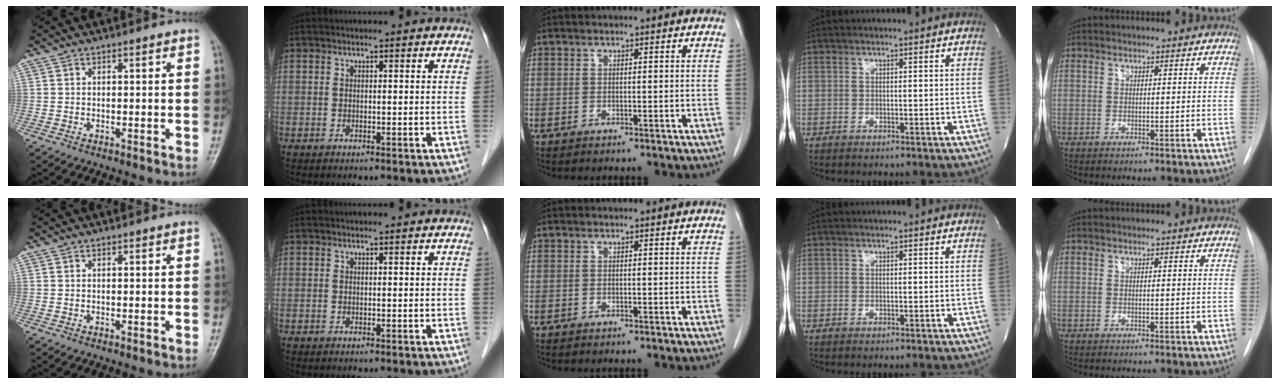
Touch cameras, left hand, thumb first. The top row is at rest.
{}